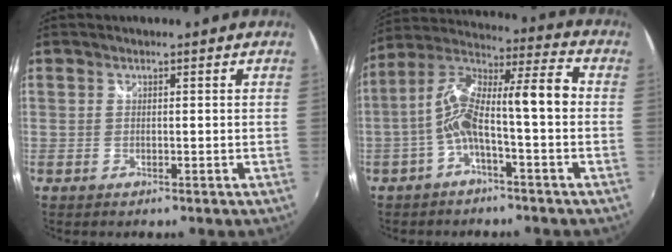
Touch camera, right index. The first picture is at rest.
{"total": 12.6, "force": [-2.2, 2.3, 12.2], "torque": [-0.229, 0.019, -0.041]}